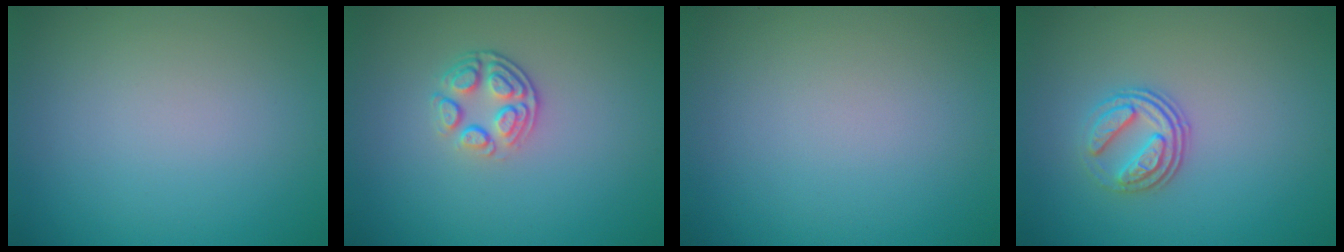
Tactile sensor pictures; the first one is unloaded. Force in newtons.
{"total": 3.0, "press": 2.3, "slide": 1.9}
{"total": 0.0}
{"total": 3.1, "press": 2.4, "slide": 1.9}